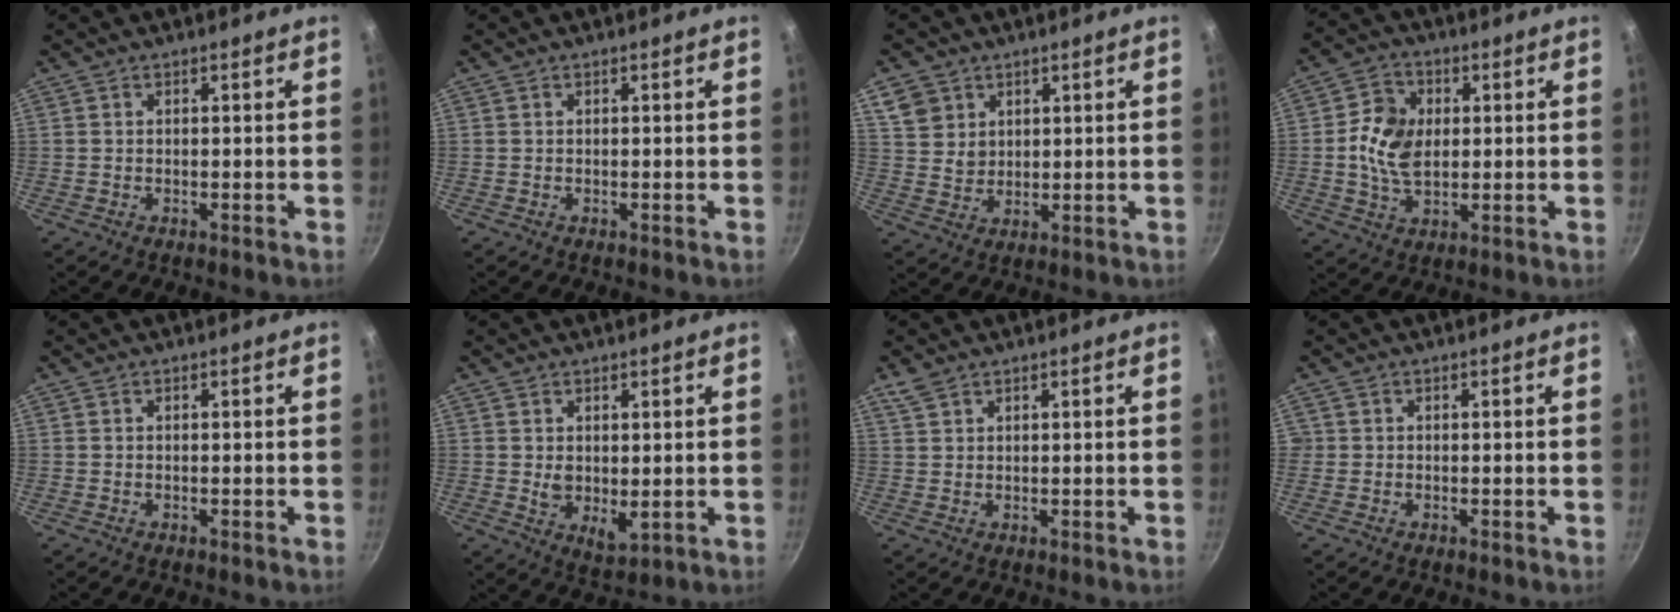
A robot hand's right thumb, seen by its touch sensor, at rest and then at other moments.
{"total": 0.0}
{"total": 6.7, "force": [3.3, 5.5, 2.0], "torque": [-0.011, -0.010, 0.069]}
{"total": 9.4, "force": [0.7, 6.7, 6.5], "torque": [-0.105, 0.004, 0.006]}
{"total": 0.0}
{"total": 4.8, "force": [1.1, 2.8, 3.7], "torque": [-0.057, -0.021, 0.024]}
{"total": 2.4, "force": [1.8, 1.1, 1.1], "torque": [-0.022, -0.001, 0.042]}
{"total": 0.6, "force": [0.0, 0.6, 0.0], "torque": [0.007, 0.001, -0.003]}